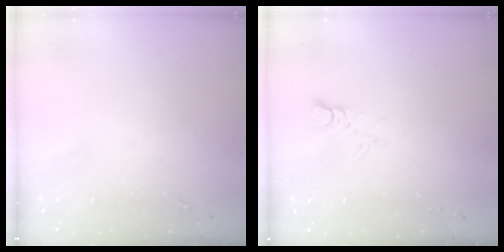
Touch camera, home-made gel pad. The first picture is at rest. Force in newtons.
{"total": 4.1, "press": 4.1, "slide": 0.4}